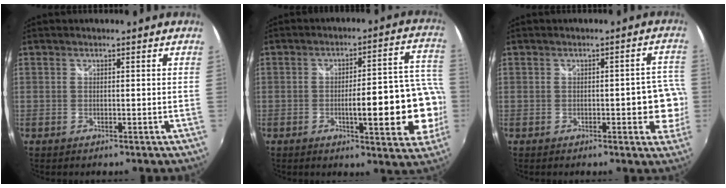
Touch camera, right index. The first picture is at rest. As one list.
[{"total": 16.0, "force": [-4.2, 3.5, 15.1], "torque": [-0.200, 0.007, -0.051]}, {"total": 6.2, "force": [-1.5, 2.5, 5.5], "torque": [-0.064, 0.002, -0.013]}]